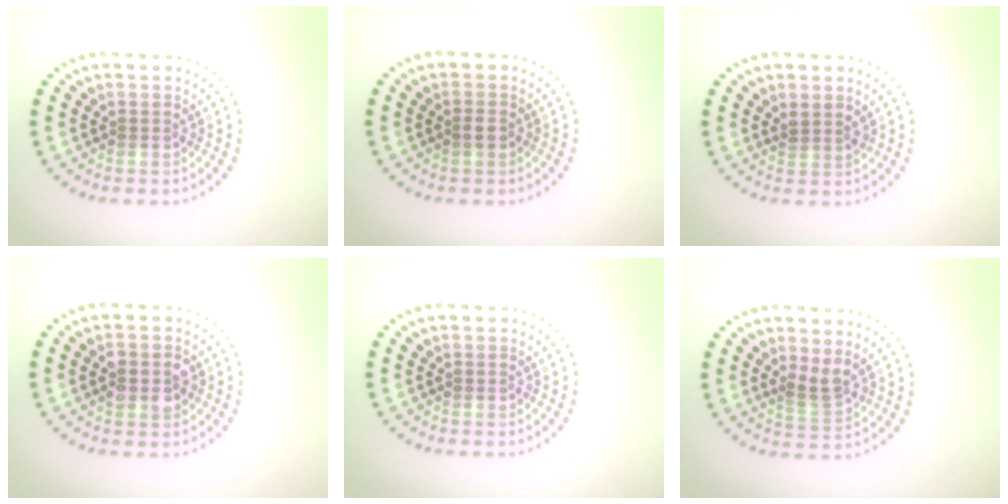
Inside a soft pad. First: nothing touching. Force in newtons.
{"total": 1.0, "press": 1.0, "slide": 0.3}
{"total": 1.1, "press": 1.0, "slide": 0.6}
{"total": 2.9, "press": 2.9, "slide": 0.2}
{"total": 0.0}
{"total": 1.7, "press": 1.3, "slide": 1.2}